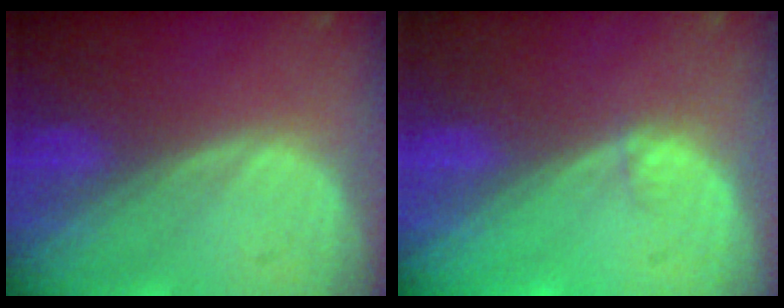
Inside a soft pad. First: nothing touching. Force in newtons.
{"total": 0.5, "press": 0.5, "slide": 0.2}